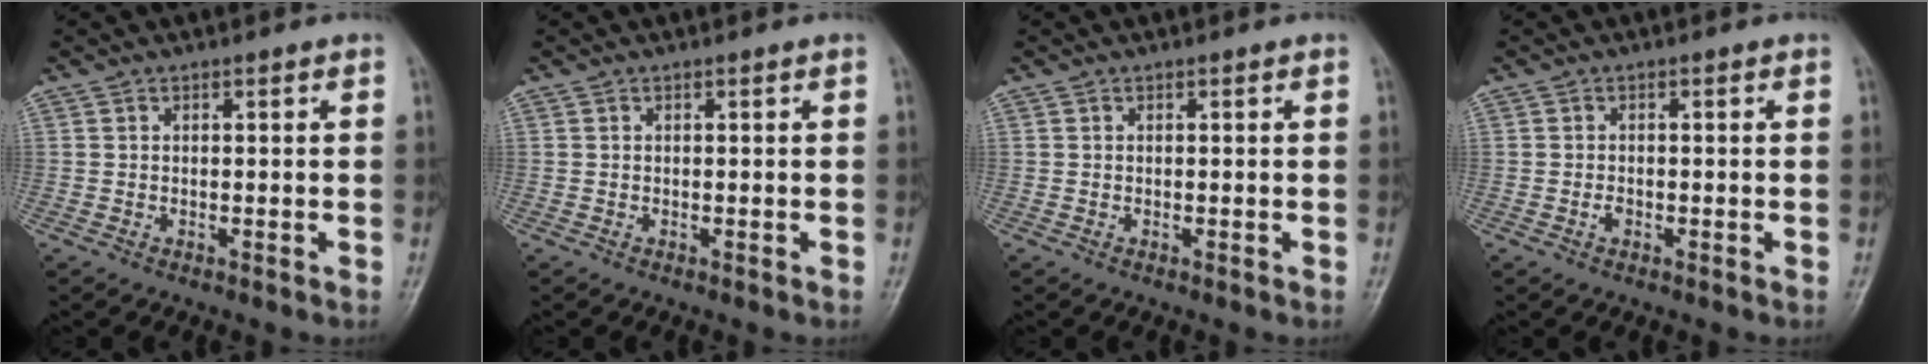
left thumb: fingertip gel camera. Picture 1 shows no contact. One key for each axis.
{"total": 0.0}
{"total": 0.0}
{"total": 1.1, "fx": -0.5, "fy": 0.8, "fz": 0.7, "tx": -0.009, "ty": 0.001, "tz": -0.011}